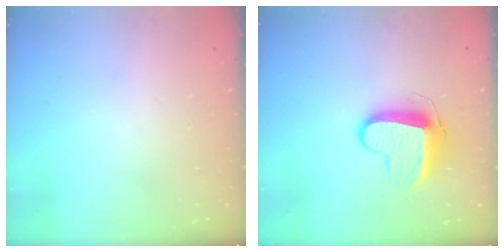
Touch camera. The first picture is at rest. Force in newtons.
{"total": 11.2, "press": 11.2, "slide": 0.8}